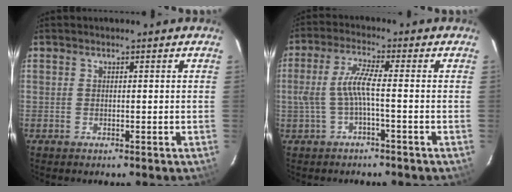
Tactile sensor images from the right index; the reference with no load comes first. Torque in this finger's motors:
{"motor_torque": [0.27, -0.07, 0.22, 0.13]}